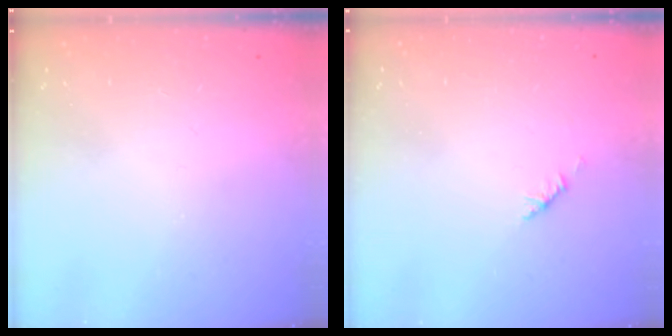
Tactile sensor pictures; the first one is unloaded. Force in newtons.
{"total": 1.9, "press": 1.8, "slide": 0.6}